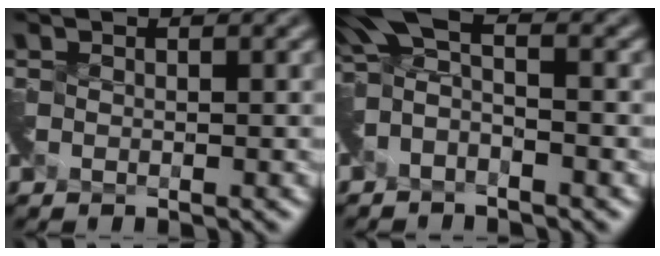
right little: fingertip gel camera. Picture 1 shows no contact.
{"total": 3.8, "force": [-0.6, 1.8, 3.3], "torque": [-0.060, 0.007, -0.023]}